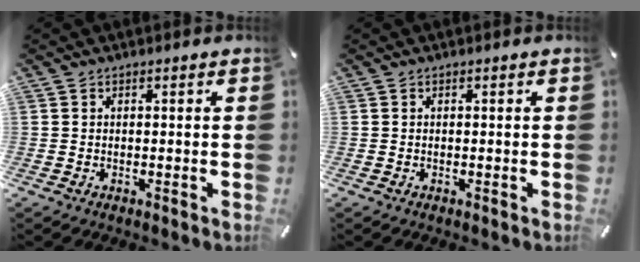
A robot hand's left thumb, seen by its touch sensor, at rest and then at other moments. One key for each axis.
{"total": 0.0}